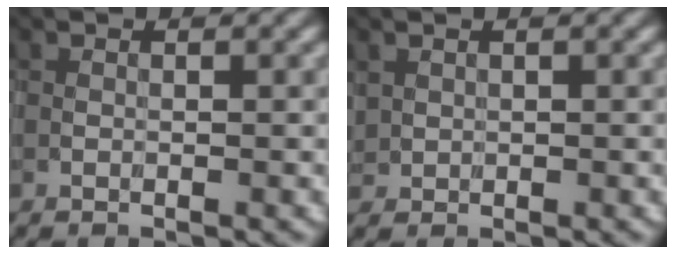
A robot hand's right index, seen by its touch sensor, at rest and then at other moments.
{"total": 0.6, "force": [0.4, 0.4, -0.2], "torque": [0.000, 0.001, 0.016]}